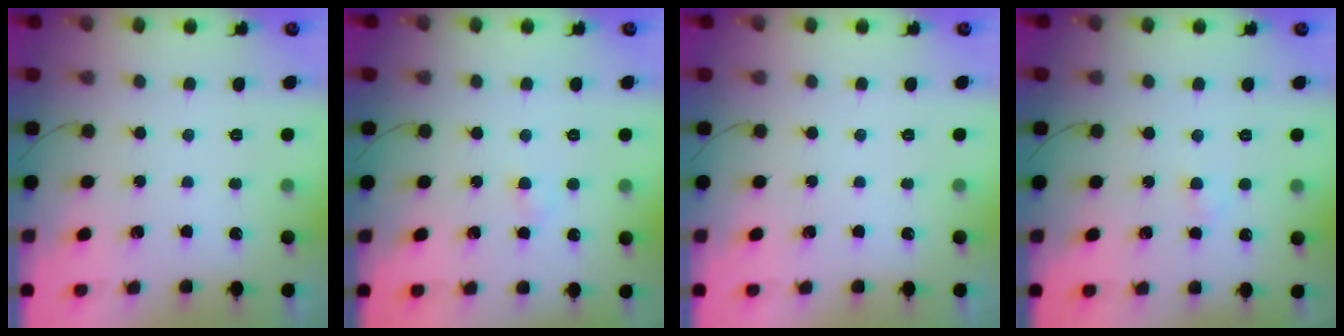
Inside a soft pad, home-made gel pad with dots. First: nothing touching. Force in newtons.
{"total": 2.2, "press": 2.1, "slide": 0.8}
{"total": 0.0}
{"total": 1.5, "press": 1.4, "slide": 0.7}